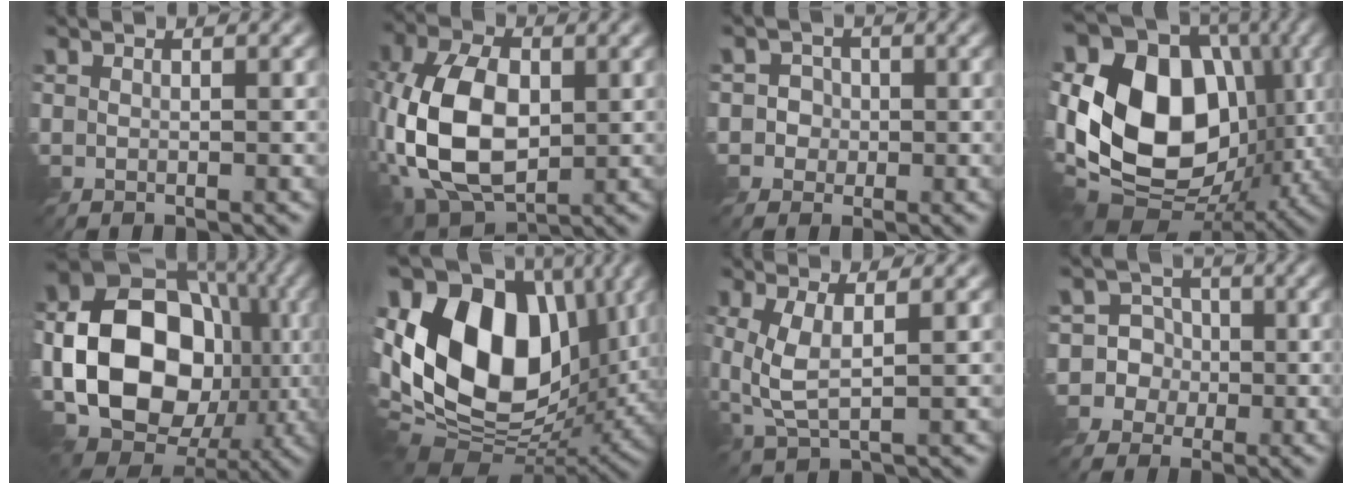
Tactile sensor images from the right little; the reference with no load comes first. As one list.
[{"total": 10.9, "force": [-1.6, 6.7, 8.5], "torque": [-0.196, 0.001, -0.038]}, {"total": 3.2, "force": [0.2, 3.0, 0.9], "torque": [-0.011, 0.004, 0.000]}, {"total": 16.1, "force": [1.3, 11.5, 11.1], "torque": [-0.211, 0.009, 0.008]}, {"total": 17.9, "force": [-3.2, 13.8, 11.1], "torque": [-0.181, -0.014, -0.050]}, {"total": 17.5, "force": [1.4, 11.7, 12.9], "torque": [-0.256, 0.019, 0.006]}, {"total": 4.0, "force": [0.0, 1.6, 3.7], "torque": [-0.090, -0.009, 0.000]}, {"total": 6.9, "force": [-1.1, 6.6, 1.5], "torque": [-0.026, 0.033, -0.054]}]